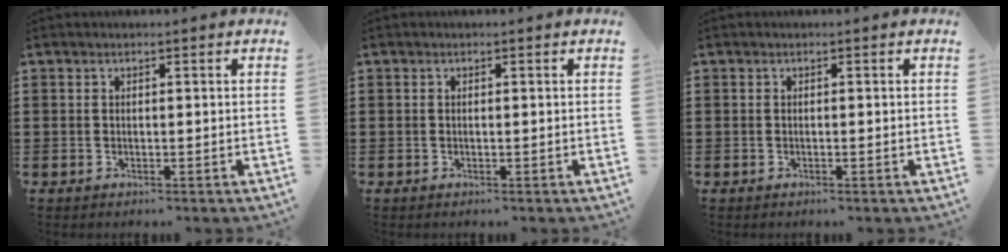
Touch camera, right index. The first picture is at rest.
{"total": 0.0}
{"total": 0.0}